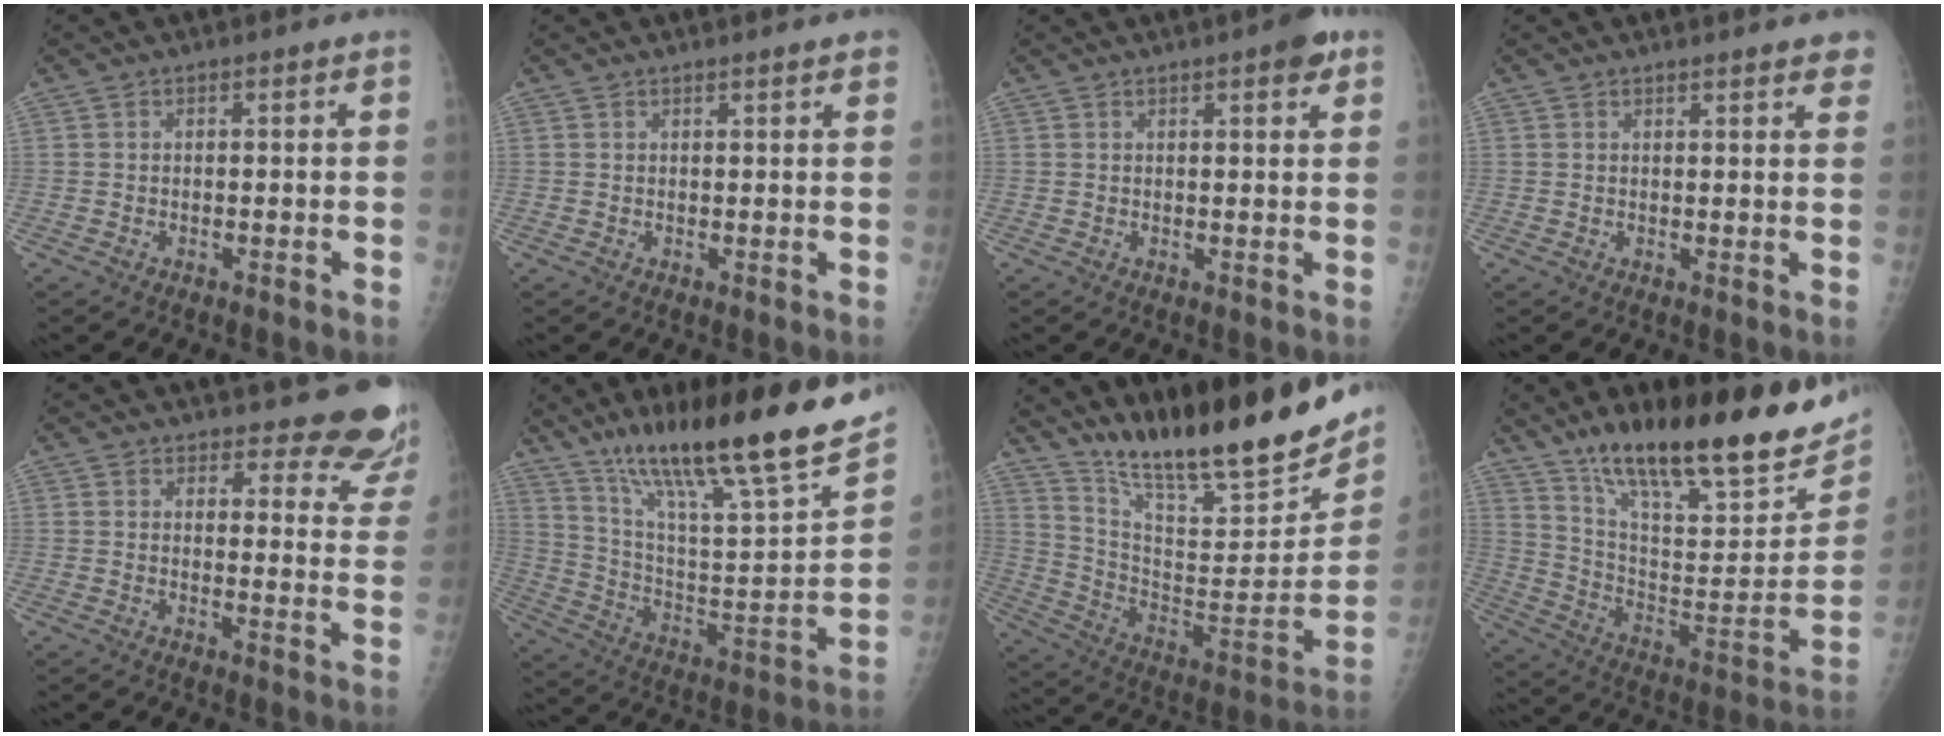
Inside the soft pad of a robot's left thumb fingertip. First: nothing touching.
{"total": 2.4, "force": [1.9, 0.2, 1.4], "torque": [-0.011, 0.001, 0.021]}
{"total": 4.1, "force": [2.3, 1.2, 3.2], "torque": [-0.032, -0.006, 0.025]}
{"total": 5.3, "force": [4.4, 1.2, 2.7], "torque": [-0.011, -0.010, 0.044]}
{"total": 12.2, "force": [11.6, 3.6, 1.1], "torque": [0.039, -0.108, 0.102]}
{"total": 29.1, "force": [19.8, 4.8, 20.8], "torque": [-0.311, -0.051, 0.328]}
{"total": 28.3, "force": [22.2, 5.9, 16.4], "torque": [-0.235, -0.107, 0.354]}
{"total": 30.4, "force": [20.2, 8.5, 21.1], "torque": [-0.299, -0.063, 0.326]}